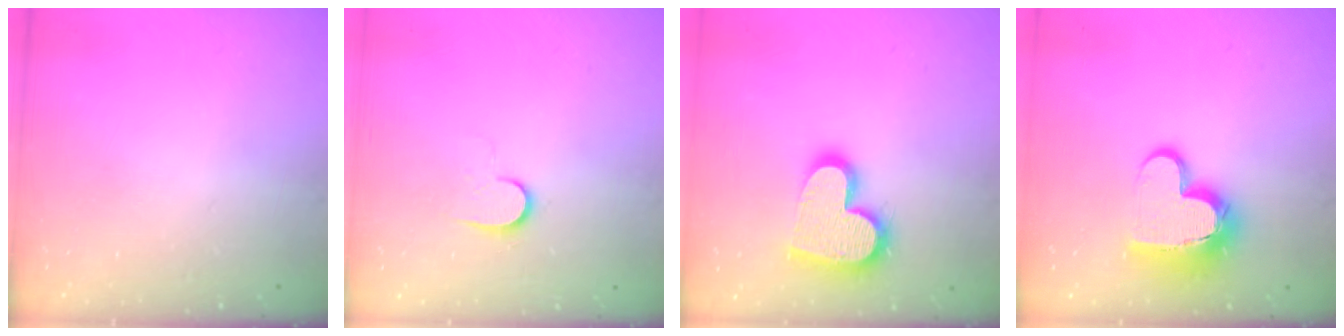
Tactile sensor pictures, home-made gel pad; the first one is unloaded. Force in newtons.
{"total": 6.4, "press": 6.3, "slide": 0.7}
{"total": 17.2, "press": 17.1, "slide": 1.2}
{"total": 12.7, "press": 12.7, "slide": 1.4}